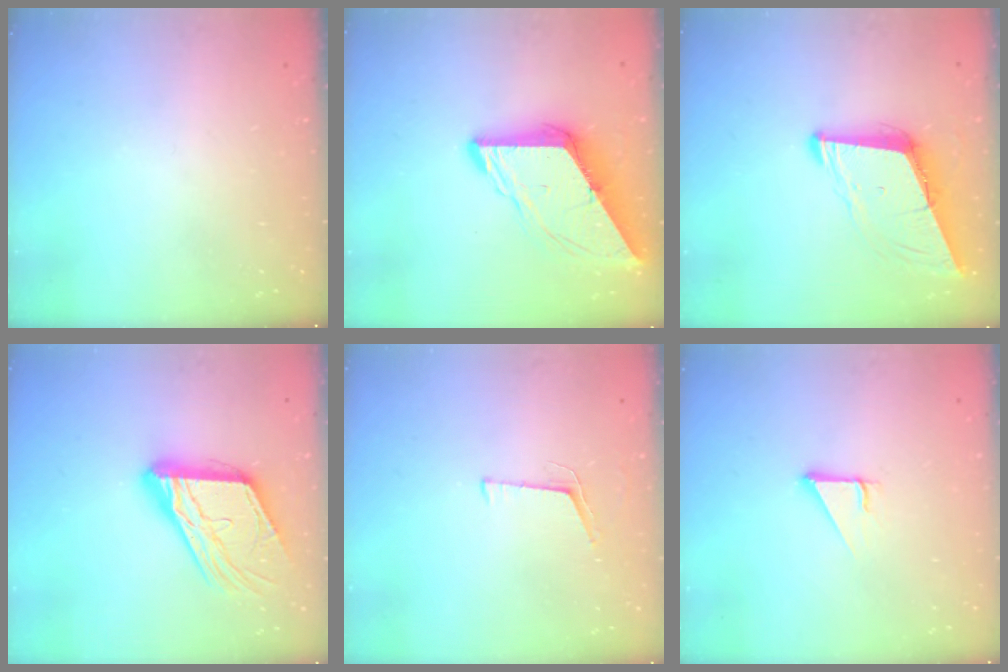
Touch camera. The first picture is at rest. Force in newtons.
{"total": 10.2, "press": 10.1, "slide": 1.2}
{"total": 8.9, "press": 8.0, "slide": 3.7}
{"total": 17.4, "press": 17.3, "slide": 1.9}
{"total": 4.2, "press": 3.5, "slide": 2.3}
{"total": 2.9, "press": 2.8, "slide": 0.2}